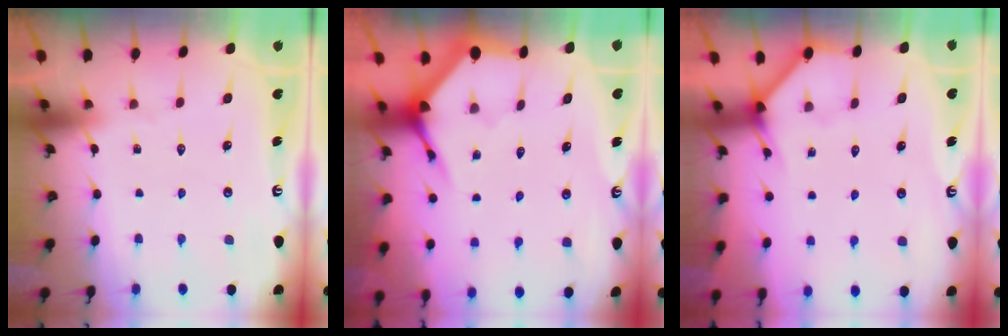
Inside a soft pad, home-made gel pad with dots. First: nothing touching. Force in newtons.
{"total": 3.9, "press": 3.8, "slide": 0.4}
{"total": 3.5, "press": 3.4, "slide": 0.4}